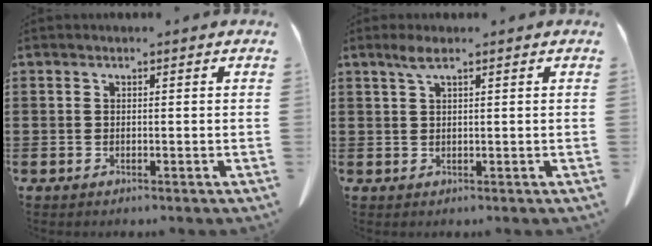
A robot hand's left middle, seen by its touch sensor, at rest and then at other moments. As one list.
[{"total": 2.2, "force": [1.2, 0.4, 1.8], "torque": [-0.040, 0.003, 0.020]}]